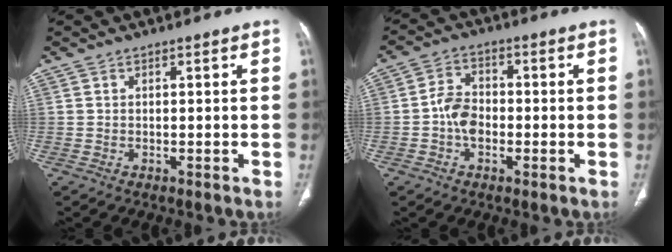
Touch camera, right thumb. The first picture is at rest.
{"total": 5.8, "force": [-1.2, 4.1, 3.9], "torque": [-0.059, 0.018, -0.031]}